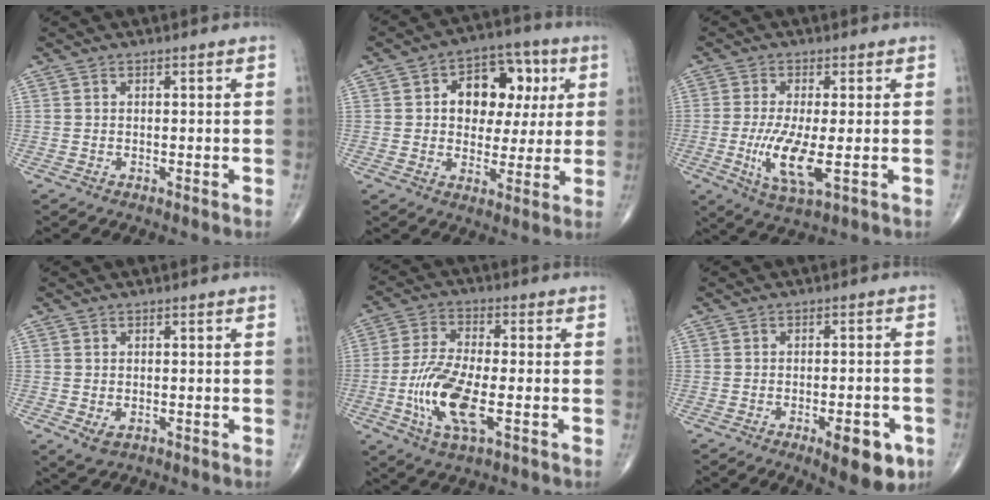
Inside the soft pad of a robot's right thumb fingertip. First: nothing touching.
{"total": 13.6, "force": [3.1, 9.4, 9.4], "torque": [-0.078, 0.011, 0.043]}
{"total": 9.0, "force": [-1.5, 2.4, 8.6], "torque": [-0.177, -0.020, -0.024]}
{"total": 2.5, "force": [-0.7, 1.7, 1.7], "torque": [-0.025, -0.005, -0.003]}
{"total": 12.3, "force": [-3.2, 4.3, 11.0], "torque": [-0.233, 0.004, -0.062]}
{"total": 9.1, "force": [-4.2, 3.3, 7.3], "torque": [-0.078, 0.010, -0.049]}